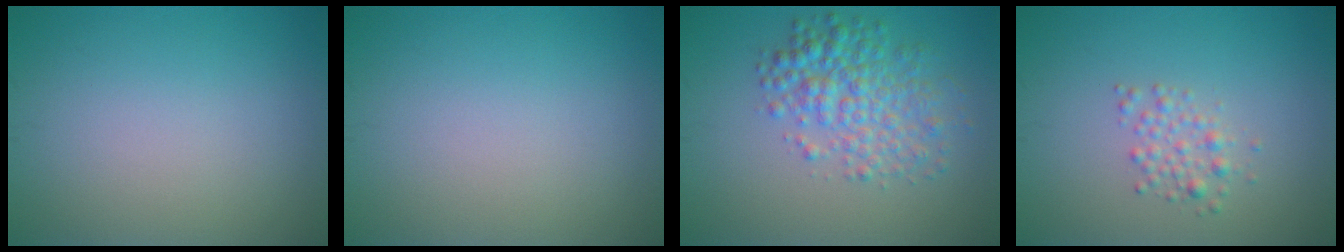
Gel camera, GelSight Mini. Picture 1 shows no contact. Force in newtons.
{"total": 0.0}
{"total": 4.5, "press": 4.5, "slide": 0.1}
{"total": 1.7, "press": 1.7, "slide": 0.0}